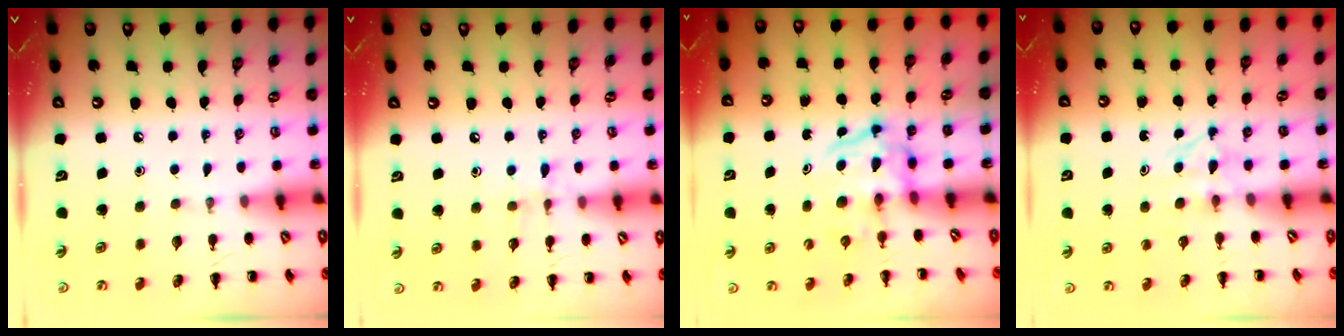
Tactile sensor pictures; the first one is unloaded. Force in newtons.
{"total": 7.3, "press": 7.1, "slide": 1.5}
{"total": 3.8, "press": 3.7, "slide": 0.5}
{"total": 3.3, "press": 3.1, "slide": 1.2}